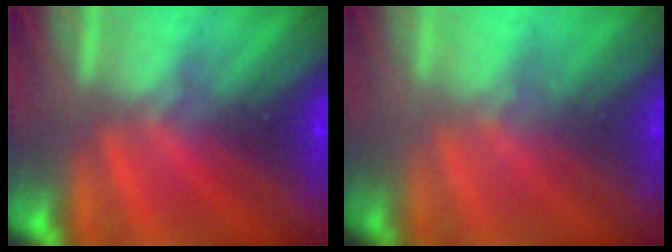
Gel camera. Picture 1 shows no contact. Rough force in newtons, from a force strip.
{"total": 1.8}